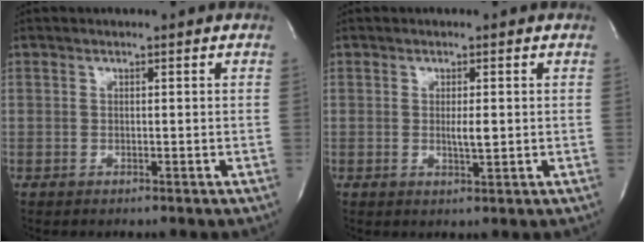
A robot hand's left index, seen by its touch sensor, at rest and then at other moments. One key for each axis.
{"total": 2.3, "fx": 0.1, "fy": 0.3, "fz": 2.2, "tx": -0.041, "ty": -0.004, "tz": 0.002}